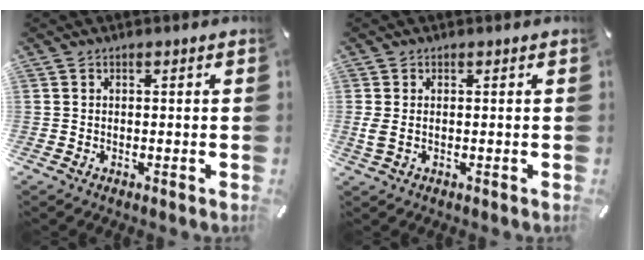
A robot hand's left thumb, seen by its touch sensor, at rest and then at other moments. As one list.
[{"total": 2.2, "force": [0.1, 0.8, 2.1], "torque": [-0.046, -0.003, 0.000]}]